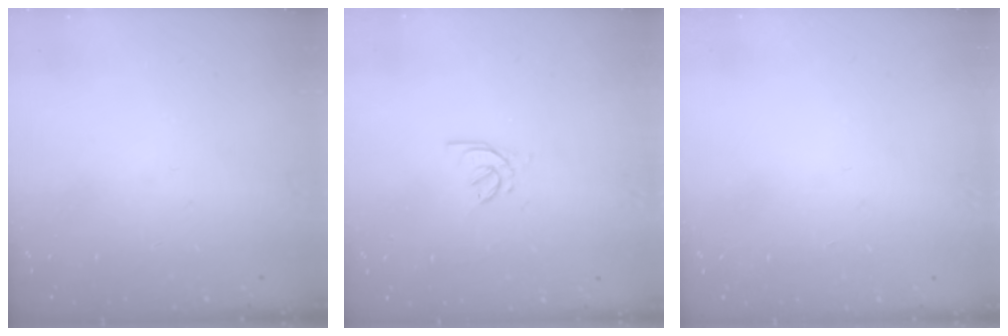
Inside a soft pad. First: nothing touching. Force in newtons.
{"total": 3.7, "press": 3.6, "slide": 0.7}
{"total": 1.0, "press": 0.9, "slide": 0.2}